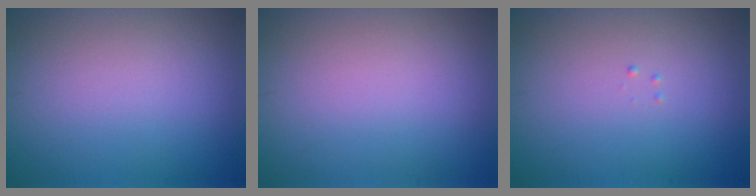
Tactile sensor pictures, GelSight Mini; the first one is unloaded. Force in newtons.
{"total": 0.0}
{"total": 0.0}